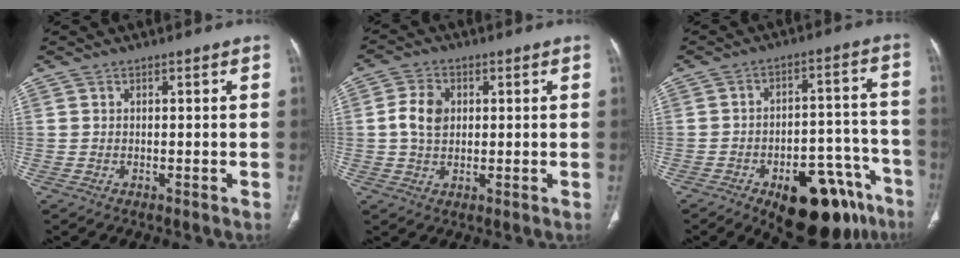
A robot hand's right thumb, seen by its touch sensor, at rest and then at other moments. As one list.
[{"total": 5.9, "force": [0.8, 4.3, 3.9], "torque": [-0.069, 0.003, 0.012]}, {"total": 20.2, "force": [-11.8, 9.4, 13.5], "torque": [-0.115, 0.078, -0.158]}]